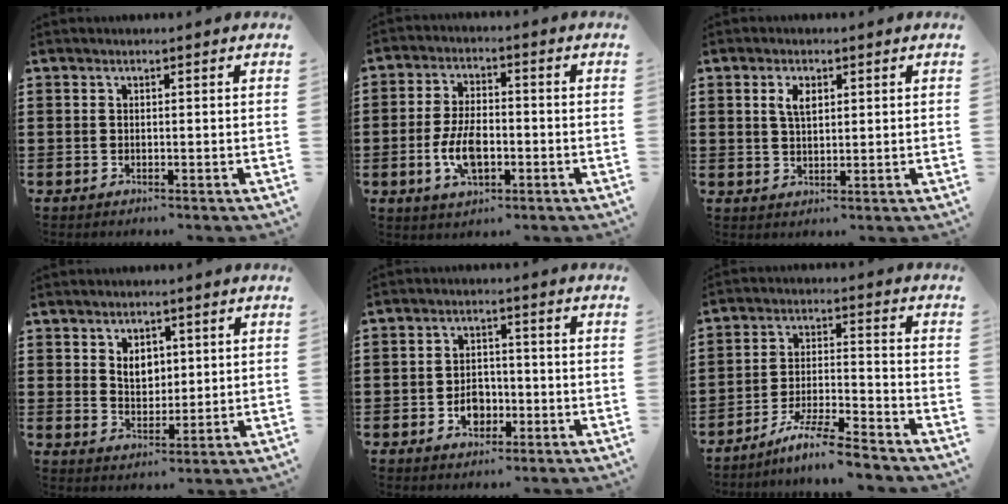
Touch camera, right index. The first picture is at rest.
{"total": 7.1, "force": [-2.0, 3.7, 5.8], "torque": [-0.131, 0.000, -0.041]}
{"total": 3.1, "force": [1.1, 1.5, 2.4], "torque": [-0.053, 0.007, 0.019]}
{"total": 3.9, "force": [1.6, 2.9, 2.0], "torque": [-0.043, 0.008, 0.026]}
{"total": 4.0, "force": [-1.5, 3.0, 2.0], "torque": [-0.034, 0.000, -0.031]}
{"total": 7.6, "force": [-6.7, -0.2, 3.5], "torque": [-0.074, -0.004, -0.131]}